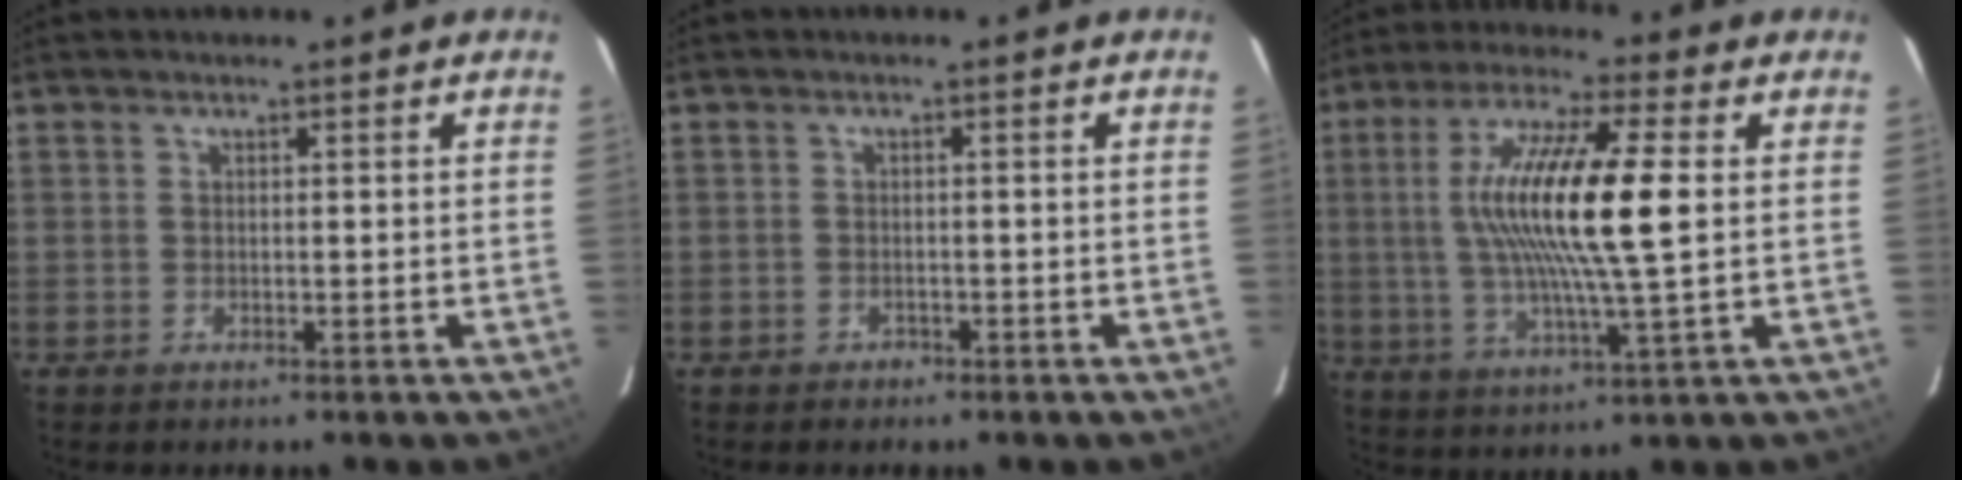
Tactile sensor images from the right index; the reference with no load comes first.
{"total": 1.6, "force": [-1.1, 1.2, 0.1], "torque": [-0.002, 0.006, -0.015]}
{"total": 16.3, "force": [1.7, 1.6, 16.1], "torque": [-0.302, 0.003, 0.028]}